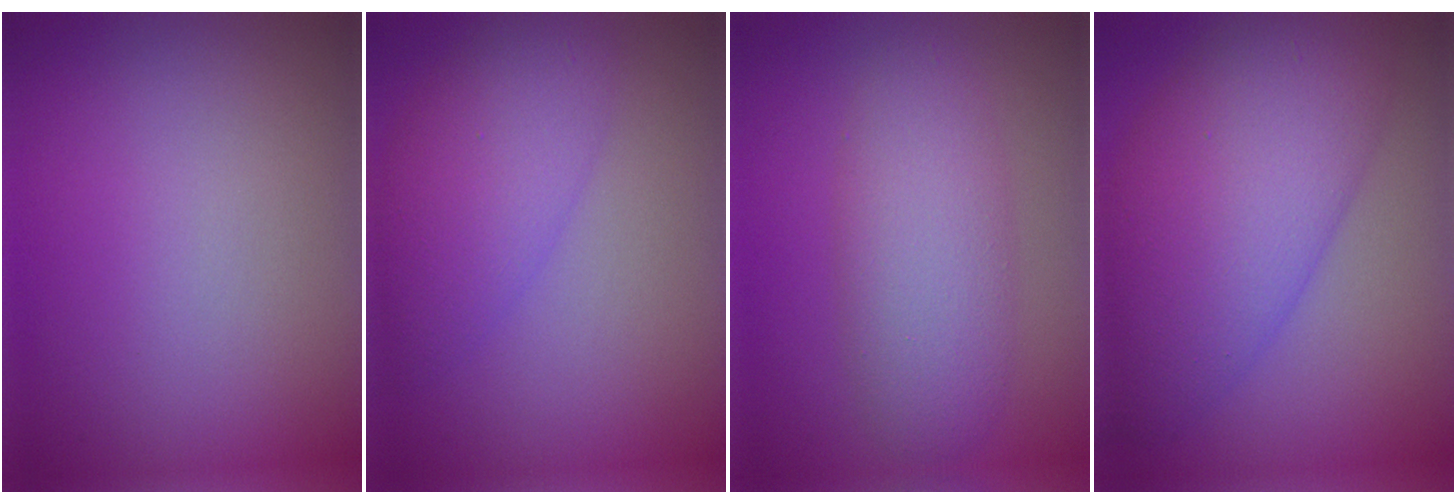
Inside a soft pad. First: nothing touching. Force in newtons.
{"total": 4.5, "press": 4.5, "slide": 0.2}
{"total": 4.7, "press": 4.7, "slide": 0.1}
{"total": 9.5, "press": 9.5, "slide": 0.3}